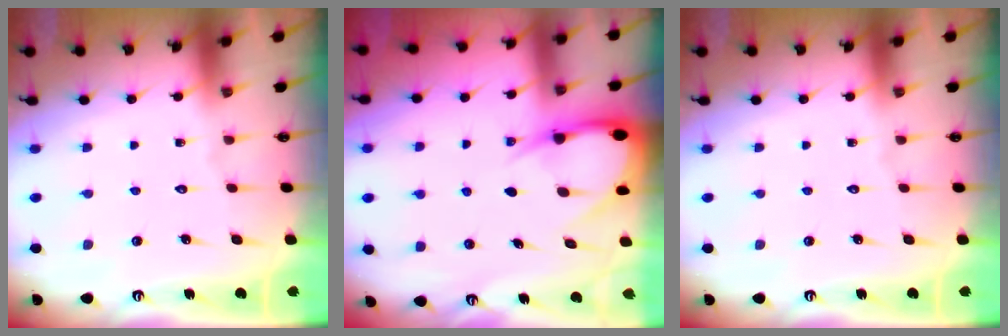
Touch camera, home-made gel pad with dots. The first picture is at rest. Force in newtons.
{"total": 7.2, "press": 7.2, "slide": 1.0}
{"total": 0.0}